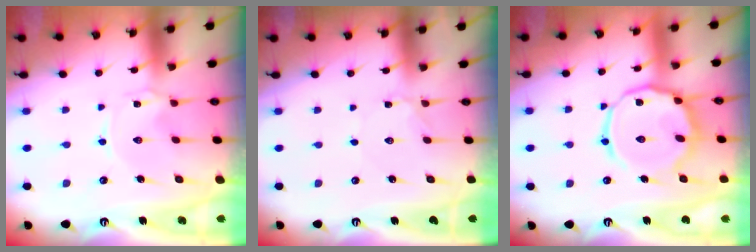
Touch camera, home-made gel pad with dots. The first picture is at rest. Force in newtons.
{"total": 1.0, "press": 1.0, "slide": 0.1}
{"total": 15.6, "press": 15.5, "slide": 1.2}